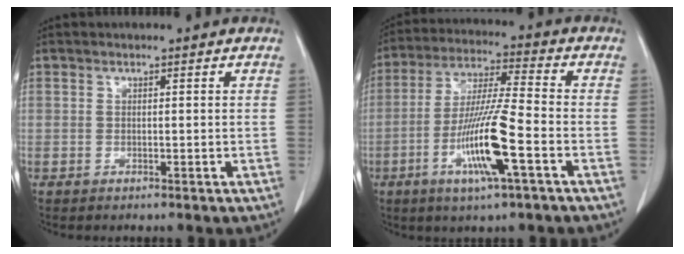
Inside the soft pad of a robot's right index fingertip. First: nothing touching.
{"total": 12.8, "force": [-4.6, 0.3, 12.0], "torque": [-0.235, -0.012, -0.088]}